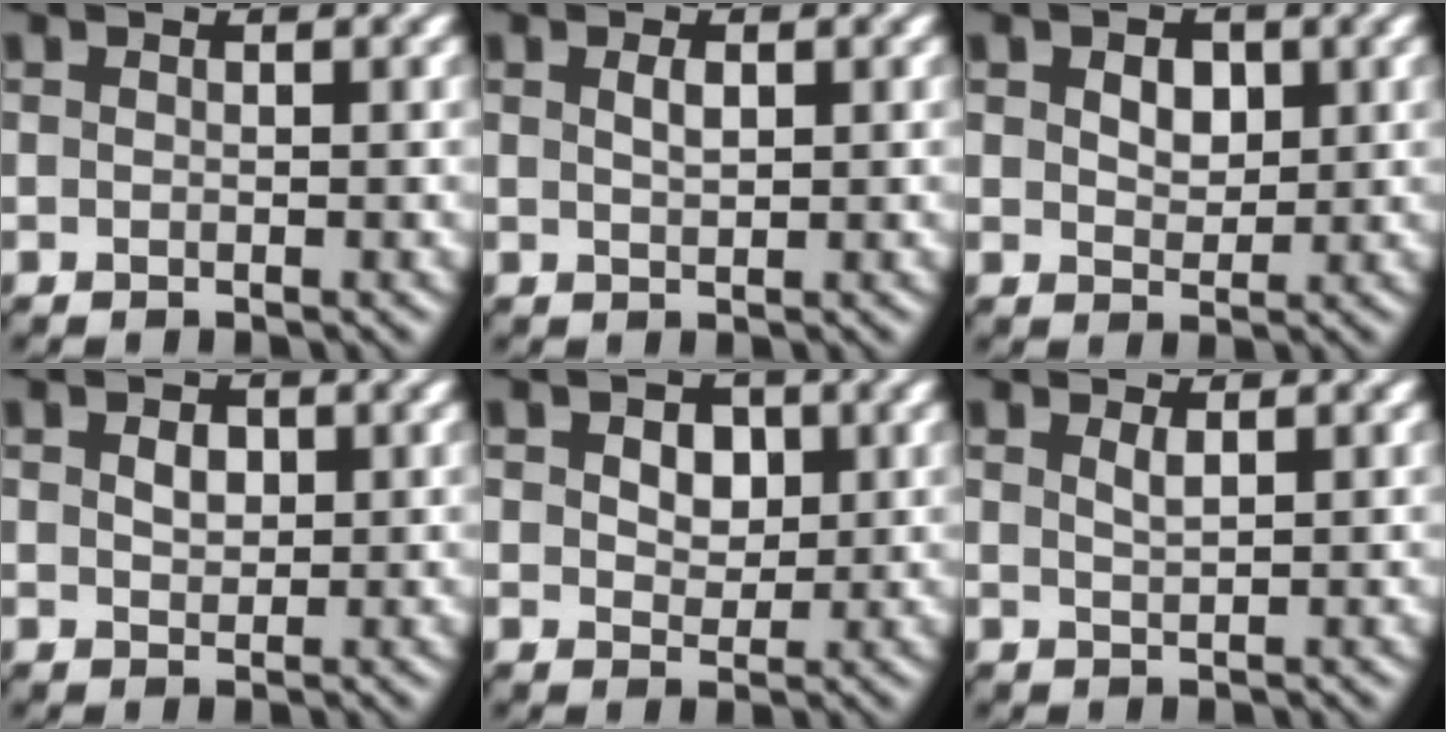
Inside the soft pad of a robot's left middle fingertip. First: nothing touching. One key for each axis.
{"total": 1.1, "fx": 0.5, "fy": 0.4, "fz": 0.9, "tx": -0.019, "ty": 0.001, "tz": 0.011}
{"total": 2.6, "fx": 0.9, "fy": 1.7, "fz": 1.7, "tx": -0.032, "ty": 0.000, "tz": 0.015}
{"total": 1.6, "fx": 0.5, "fy": 1.1, "fz": 1.0, "tx": -0.019, "ty": 0.000, "tz": 0.010}
{"total": 3.6, "fx": 1.2, "fy": 2.4, "fz": 2.4, "tx": -0.034, "ty": 0.009, "tz": 0.009}
{"total": 1.1, "fx": 0.6, "fy": 0.3, "fz": 0.8, "tx": -0.014, "ty": 0.001, "tz": 0.011}